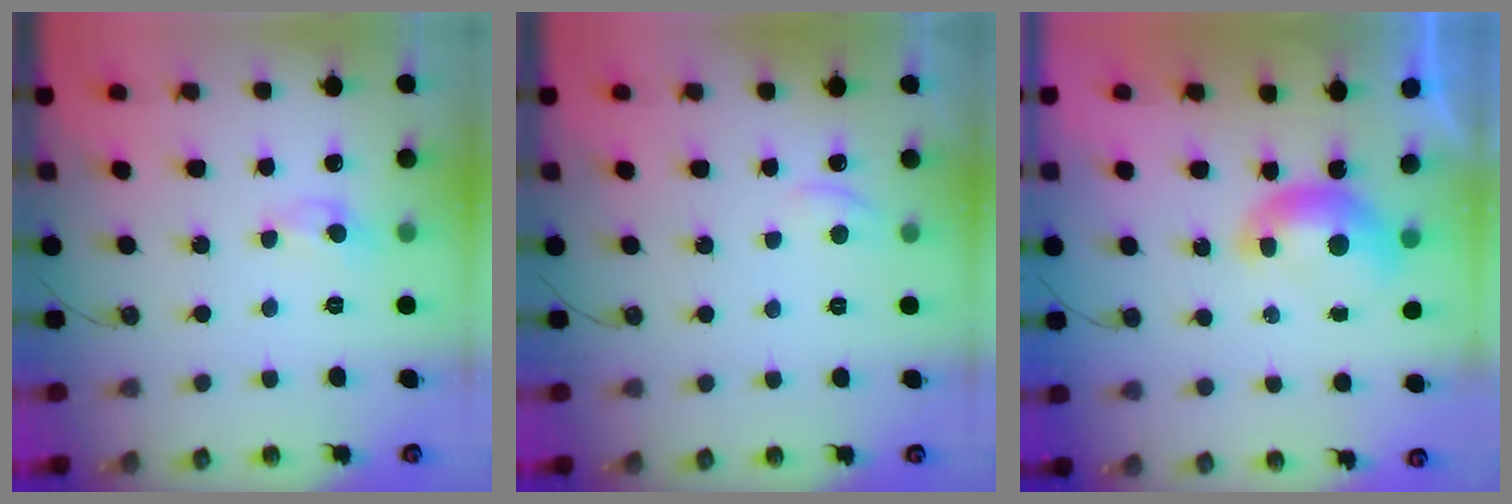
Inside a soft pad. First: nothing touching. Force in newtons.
{"total": 1.2, "press": 1.1, "slide": 0.5}
{"total": 1.5, "press": 1.4, "slide": 0.6}